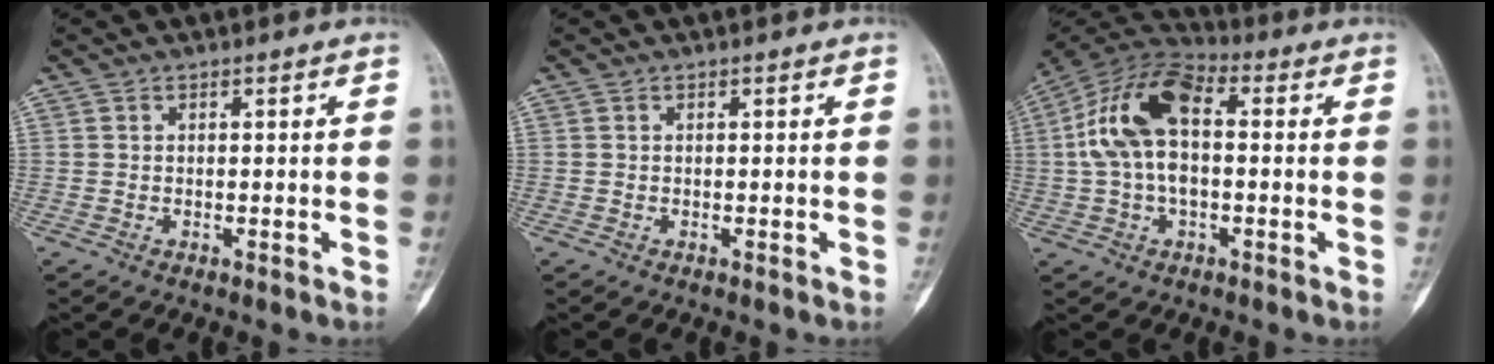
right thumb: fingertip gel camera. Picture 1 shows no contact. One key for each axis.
{"total": 0.0}
{"total": 15.0, "fx": 1.5, "fy": 8.0, "fz": 12.6, "tx": -0.245, "ty": 0.040, "tz": 0.018}